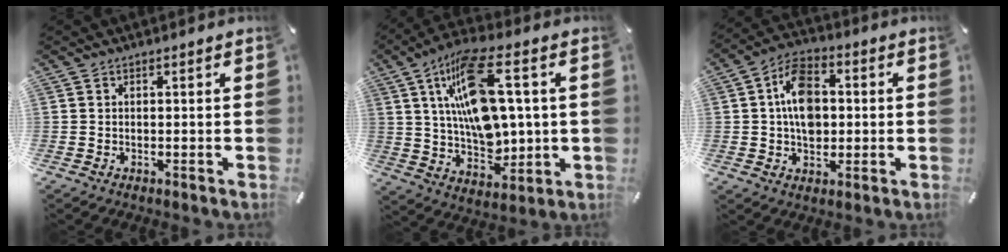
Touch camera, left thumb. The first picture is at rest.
{"total": 18.2, "force": [4.2, 9.7, 14.8], "torque": [-0.274, 0.001, 0.071]}
{"total": 10.7, "force": [0.7, 7.6, 7.5], "torque": [-0.130, 0.010, 0.013]}